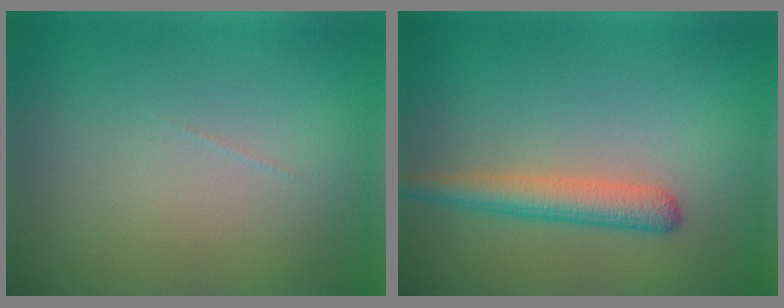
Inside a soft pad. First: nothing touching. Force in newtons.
{"total": 2.9, "press": 2.9, "slide": 0.1}